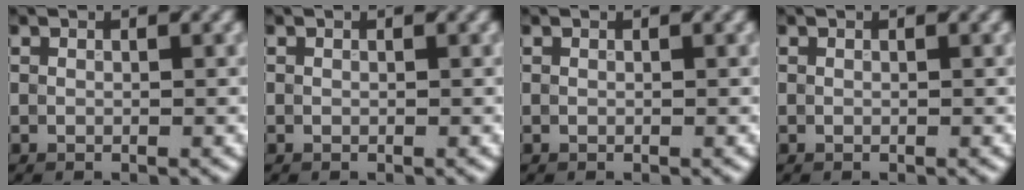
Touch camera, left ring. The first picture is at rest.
{"total": 0.0}
{"total": 0.0}
{"total": 0.0}